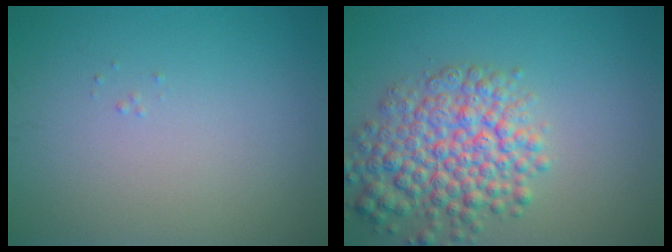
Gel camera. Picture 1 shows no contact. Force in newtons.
{"total": 6.7, "press": 6.7, "slide": 0.3}